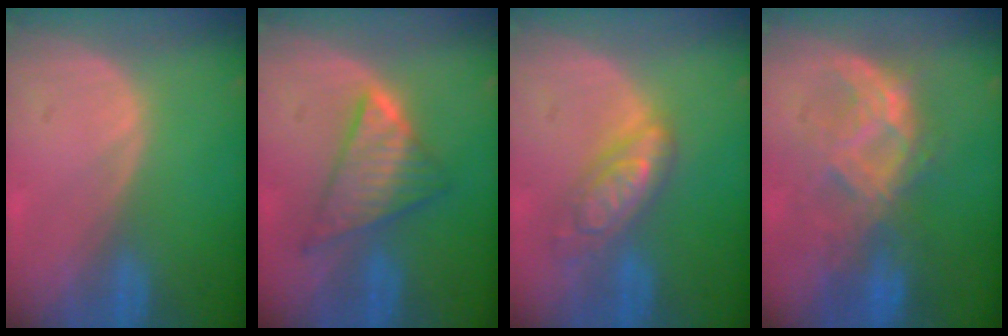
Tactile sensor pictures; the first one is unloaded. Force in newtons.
{"total": 7.0, "press": 7.0, "slide": 0.2}
{"total": 6.3, "press": 6.3, "slide": 0.4}
{"total": 7.7, "press": 7.6, "slide": 0.7}